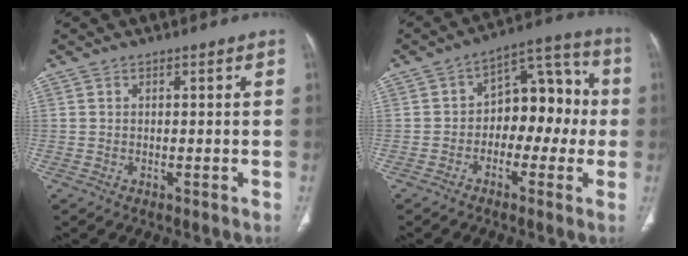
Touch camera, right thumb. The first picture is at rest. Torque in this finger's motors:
{"motor_torque": [-0.30, 0.61, -0.07, 0.24, 0.00]}